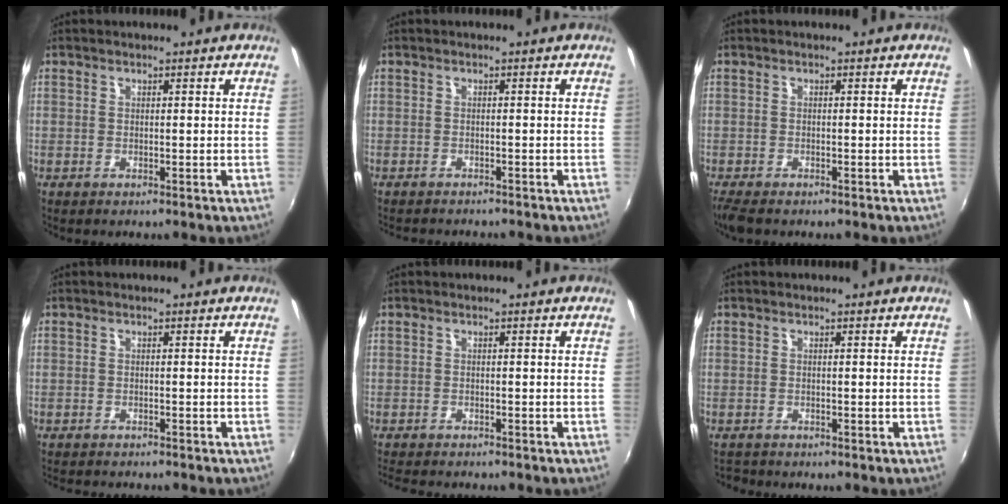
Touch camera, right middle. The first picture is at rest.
{"total": 3.4, "force": [-3.2, 0.7, 0.9], "torque": [-0.026, -0.012, -0.048]}
{"total": 4.0, "force": [-3.2, 1.1, 2.1], "torque": [-0.050, -0.021, -0.061]}
{"total": 2.5, "force": [-2.3, 0.4, 0.6], "torque": [-0.021, -0.013, -0.040]}
{"total": 4.3, "force": [-4.0, 0.8, 1.4], "torque": [-0.038, -0.017, -0.068]}
{"total": 1.6, "force": [-1.4, 0.6, 0.1], "torque": [-0.006, -0.006, -0.026]}